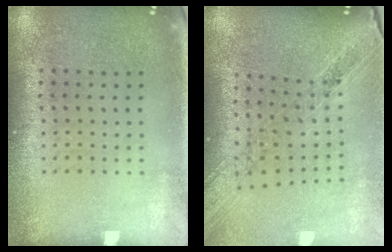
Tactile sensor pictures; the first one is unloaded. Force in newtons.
{"total": 1.2, "press": 1.1, "slide": 0.3}